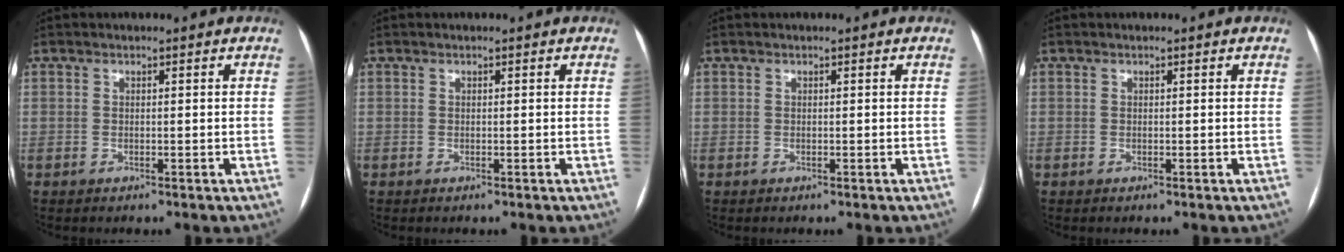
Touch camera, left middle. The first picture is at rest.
{"total": 0.0}
{"total": 0.0}
{"total": 0.0}